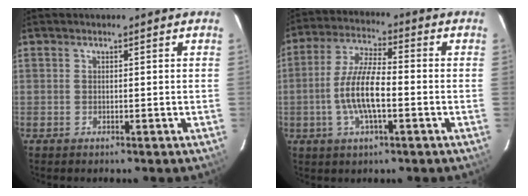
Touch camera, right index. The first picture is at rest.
{"total": 10.3, "force": [-2.3, 2.9, 9.6], "torque": [-0.196, 0.004, -0.046]}